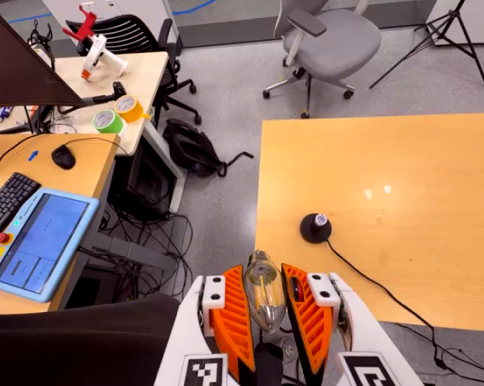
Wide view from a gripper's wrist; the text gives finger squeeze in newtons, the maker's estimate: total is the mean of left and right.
{"total": 13.1, "left": 14.0, "right": 12.2}